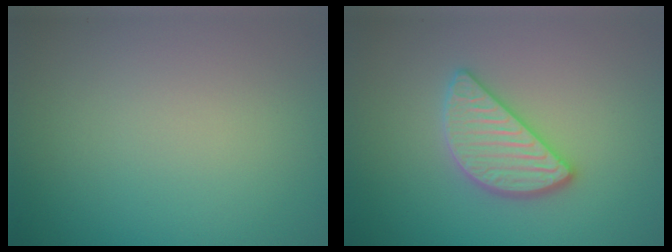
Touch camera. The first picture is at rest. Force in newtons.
{"total": 3.3, "press": 3.3, "slide": 0.3}